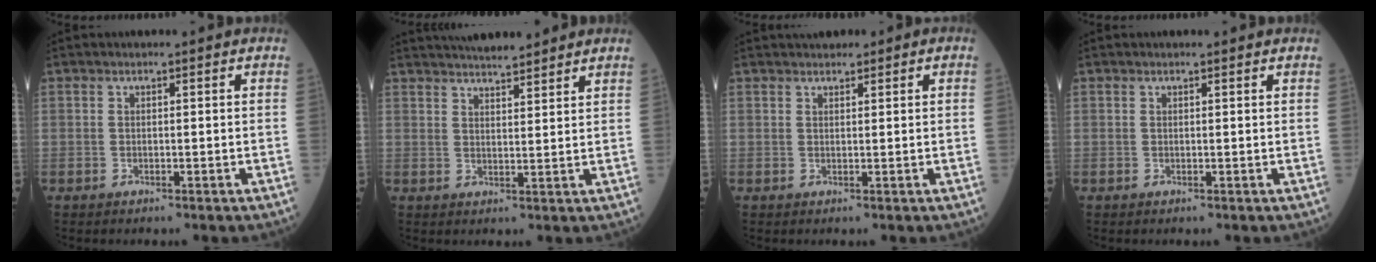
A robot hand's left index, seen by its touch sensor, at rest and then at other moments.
{"total": 9.5, "force": [8.7, 0.9, 3.7], "torque": [-0.054, 0.018, 0.123]}
{"total": 2.2, "force": [1.7, 0.9, 1.0], "torque": [-0.011, 0.022, 0.023]}
{"total": 0.6, "force": [0.6, 0.0, 0.1], "torque": [-0.003, 0.003, 0.005]}